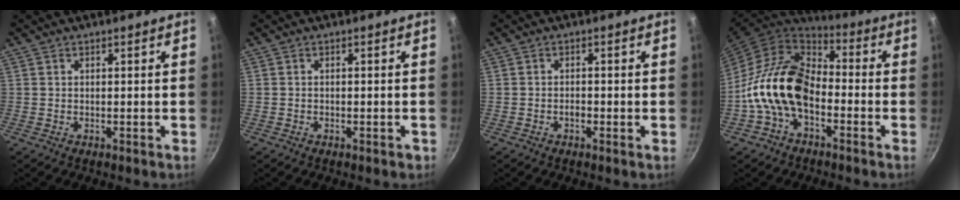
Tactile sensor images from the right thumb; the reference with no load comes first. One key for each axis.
{"total": 1.0, "fx": -0.6, "fy": 0.5, "fz": 0.6, "tx": -0.011, "ty": 0.006, "tz": -0.006}
{"total": 1.2, "fx": -0.6, "fy": 0.5, "fz": 0.9, "tx": -0.016, "ty": 0.004, "tz": -0.014}
{"total": 16.4, "fx": -4.2, "fy": 10.7, "fz": 11.7, "tx": -0.193, "ty": 0.050, "tz": -0.098}